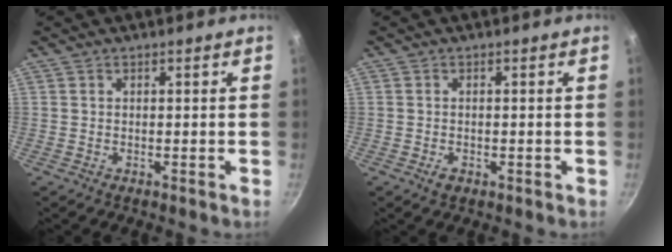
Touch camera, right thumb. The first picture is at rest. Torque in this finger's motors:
{"motor_torque": [-0.72, -0.18, -0.09, 0.01, 0.02]}